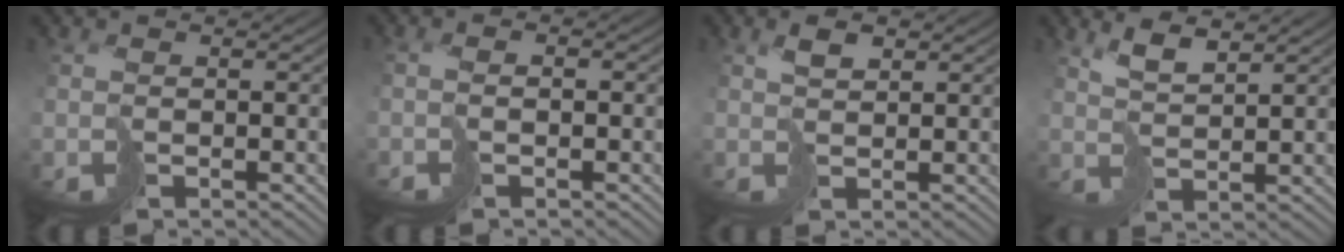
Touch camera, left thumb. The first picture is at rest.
{"total": 2.0, "force": [-0.8, 0.7, 1.7], "torque": [-0.036, 0.003, -0.020]}
{"total": 2.5, "force": [1.3, 1.2, 1.8], "torque": [-0.037, 0.004, 0.024]}
{"total": 3.8, "force": [2.7, 0.9, 2.5], "torque": [-0.061, 0.002, 0.057]}